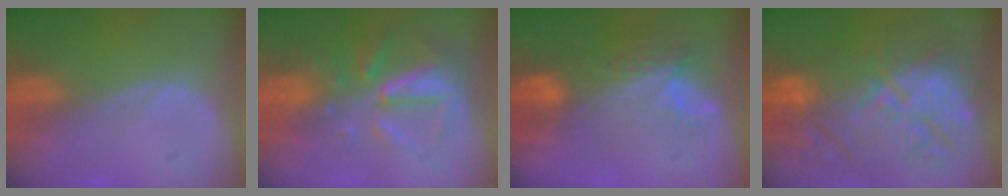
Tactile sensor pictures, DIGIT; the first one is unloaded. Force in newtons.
{"total": 8.1, "press": 7.3, "slide": 3.4}
{"total": 7.6, "press": 7.3, "slide": 2.2}
{"total": 12.6, "press": 12.0, "slide": 3.8}